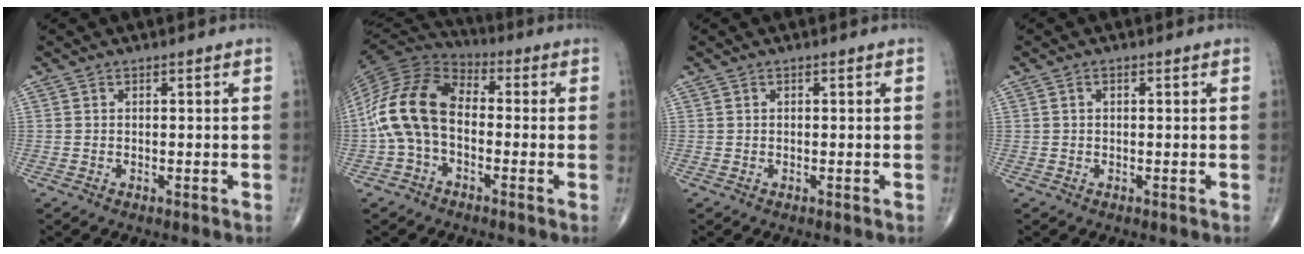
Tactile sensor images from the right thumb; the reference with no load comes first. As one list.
[{"total": 14.9, "force": [-1.7, 9.6, 11.2], "torque": [-0.219, 0.038, -0.043]}, {"total": 0.0}, {"total": 0.7, "force": [0.1, 0.4, 0.5], "torque": [-0.009, 0.001, 0.002]}]